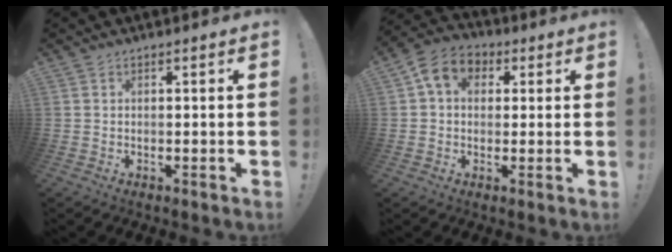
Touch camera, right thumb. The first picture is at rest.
{"total": 9.2, "force": [2.9, 7.0, 5.2], "torque": [-0.080, 0.005, 0.058]}